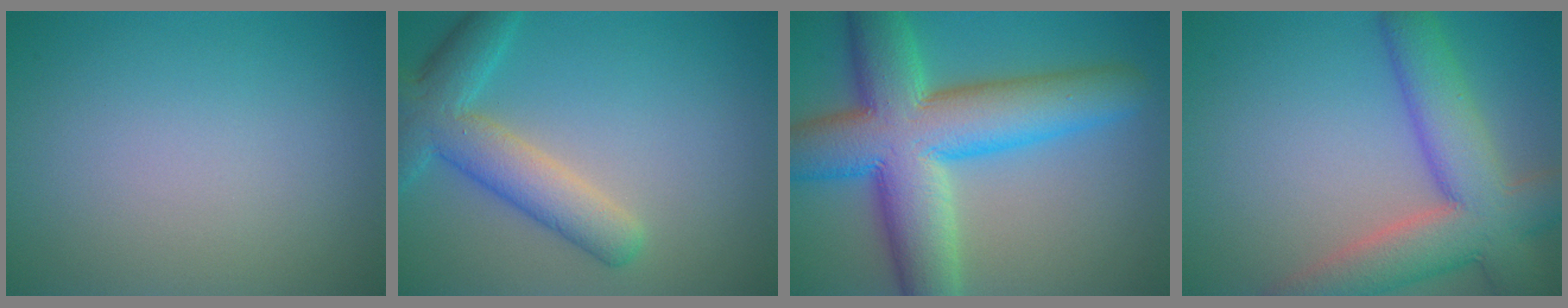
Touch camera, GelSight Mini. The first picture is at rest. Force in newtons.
{"total": 5.8, "press": 5.8, "slide": 0.3}
{"total": 13.0, "press": 12.9, "slide": 0.6}
{"total": 8.9, "press": 8.9, "slide": 0.4}